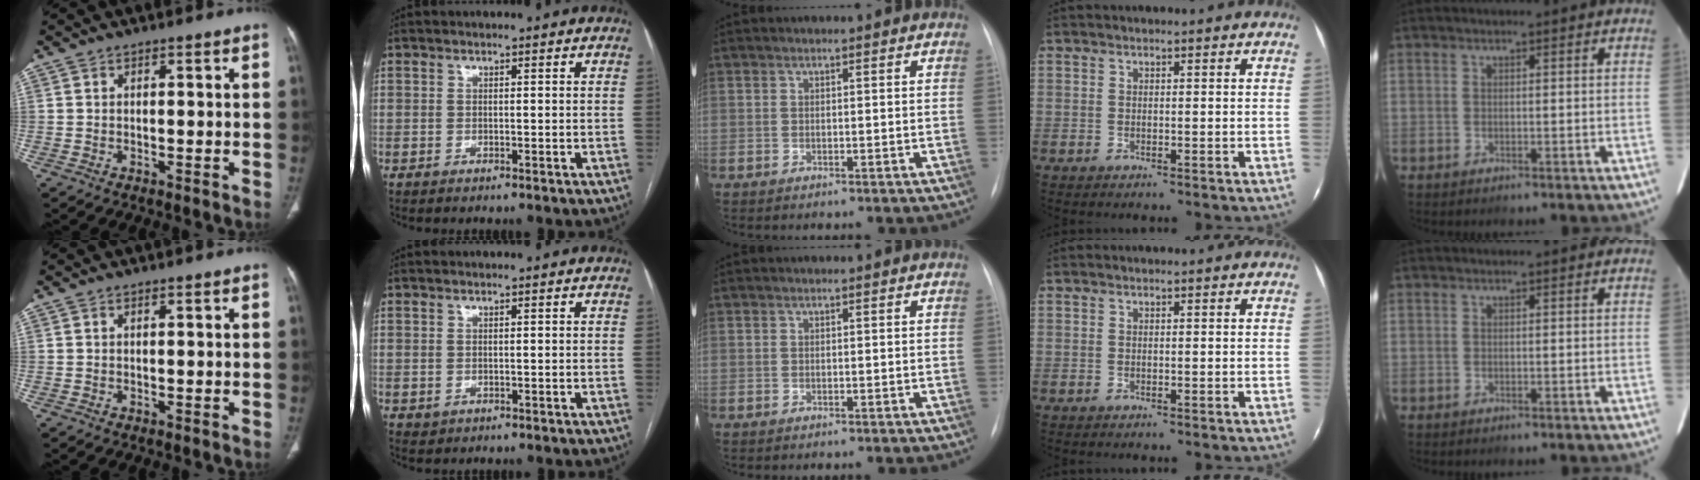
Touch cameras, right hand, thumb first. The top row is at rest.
{"index": {"total": 0.7, "force": [0.1, 0.6, 0.5], "torque": [-0.012, 0.000, 0.007]}}